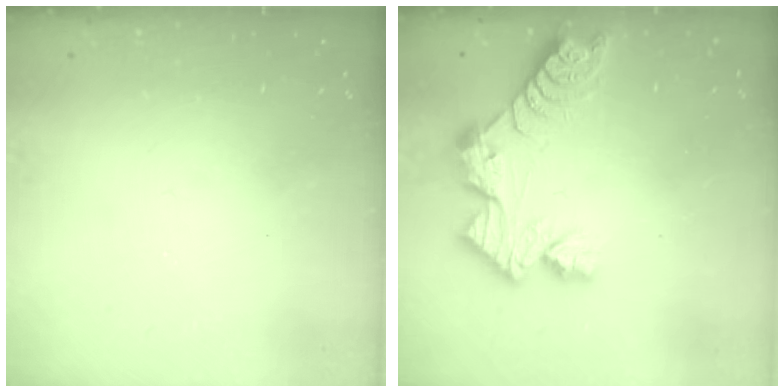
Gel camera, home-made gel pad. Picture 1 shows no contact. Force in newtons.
{"total": 10.3, "press": 10.3, "slide": 1.0}